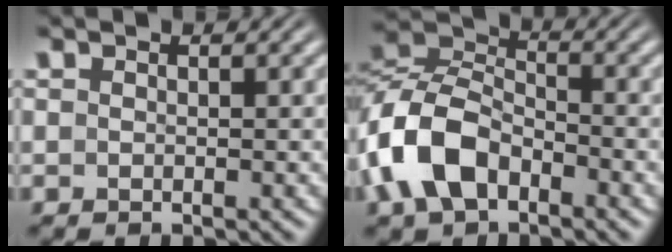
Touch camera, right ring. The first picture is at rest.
{"total": 7.6, "force": [-2.1, 5.7, 4.6], "torque": [-0.118, -0.015, -0.033]}